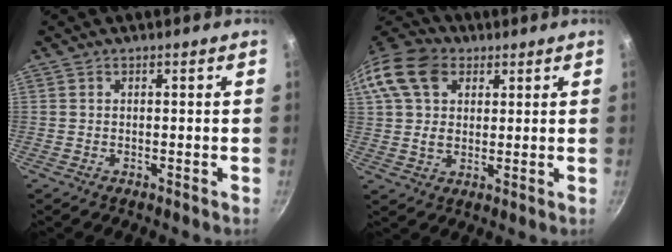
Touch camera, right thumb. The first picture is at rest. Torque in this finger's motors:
{"motor_torque": [0.39, 1.76, 0.39, -0.37, 0.13]}